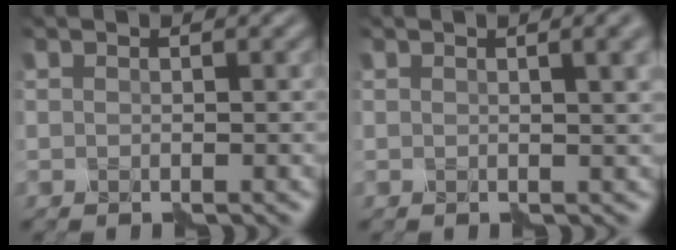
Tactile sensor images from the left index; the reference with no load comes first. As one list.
[{"total": 4.0, "force": [1.5, 1.7, 3.3], "torque": [-0.023, 0.019, -0.001]}]